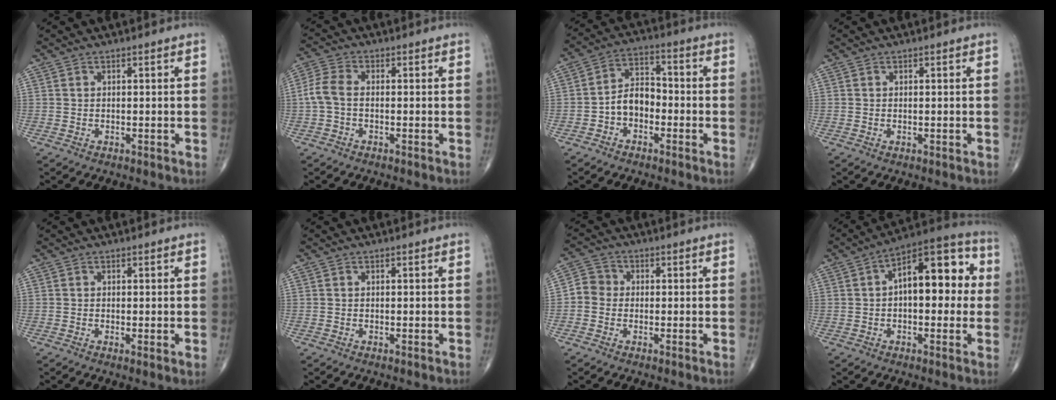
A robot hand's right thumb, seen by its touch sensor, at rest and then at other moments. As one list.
[{"total": 4.4, "force": [-0.6, 2.6, 3.5], "torque": [-0.085, 0.013, -0.022]}, {"total": 7.1, "force": [-2.2, 4.9, 4.6], "torque": [-0.062, 0.036, -0.053]}, {"total": 0.0}, {"total": 1.0, "force": [-0.1, 0.1, 1.0], "torque": [-0.022, -0.004, -0.004]}, {"total": 0.0}, {"total": 4.1, "force": [-0.6, 3.8, 1.4], "torque": [-0.008, 0.011, -0.025]}, {"total": 15.6, "force": [1.7, 7.8, 13.5], "torque": [-0.161, 0.038, 0.016]}]